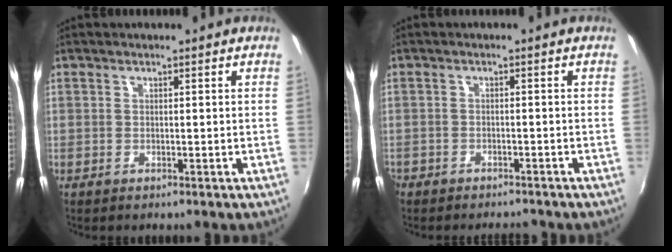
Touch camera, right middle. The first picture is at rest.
{"total": 4.2, "force": [-3.7, 1.8, 0.9], "torque": [-0.040, -0.008, -0.061]}